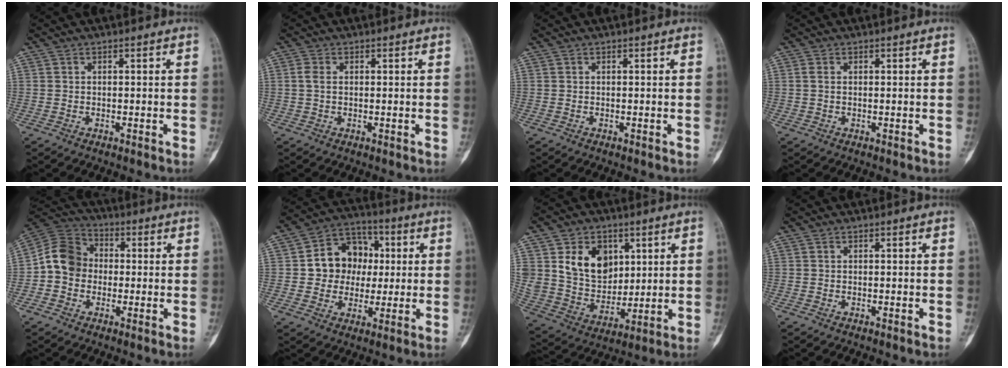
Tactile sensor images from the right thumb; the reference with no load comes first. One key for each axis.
{"total": 2.1, "fx": 0.3, "fy": 1.3, "fz": 1.7, "tx": -0.042, "ty": 0.004, "tz": 0.007}
{"total": 0.0}
{"total": 1.1, "fx": 0.3, "fy": 0.7, "fz": 0.9, "tx": -0.023, "ty": 0.002, "tz": 0.008}
{"total": 9.8, "fx": -0.6, "fy": 8.4, "fz": 4.9, "tx": -0.074, "ty": 0.031, "tz": -0.028}
{"total": 12.0, "fx": 1.1, "fy": 10.1, "fz": 6.3, "tx": -0.047, "ty": 0.018, "tz": 0.012}
{"total": 14.7, "fx": 5.1, "fy": 11.0, "fz": 8.2, "tx": -0.105, "ty": -0.025, "tz": 0.109}
{"total": 0.0}